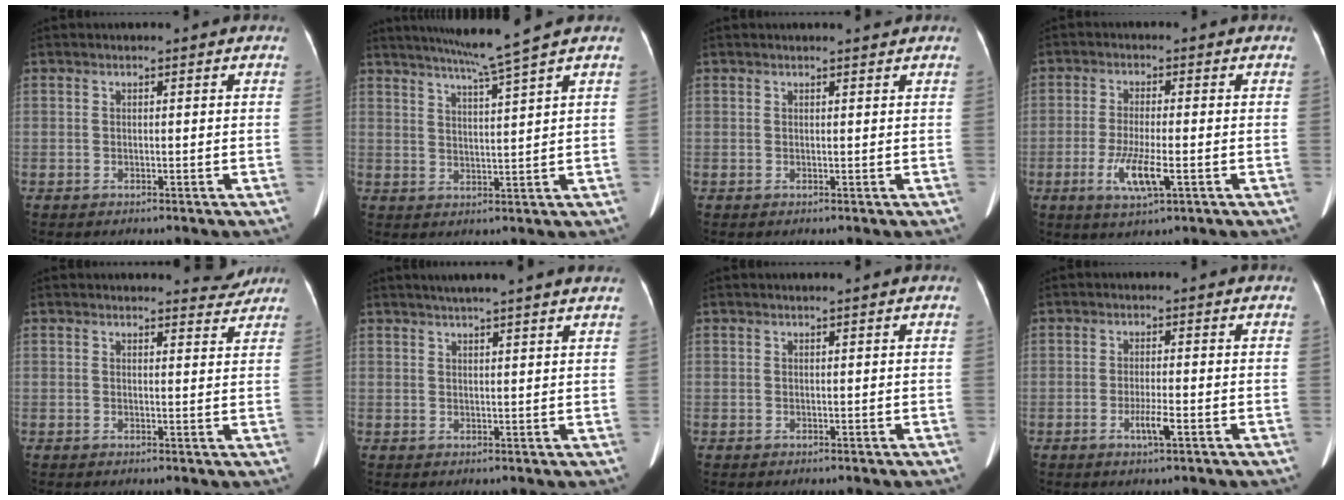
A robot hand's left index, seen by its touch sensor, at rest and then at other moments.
{"total": 7.2, "force": [5.7, -2.2, 3.7], "torque": [-0.060, -0.005, 0.097]}
{"total": 1.2, "force": [1.1, -0.1, 0.3], "torque": [-0.006, 0.001, 0.017]}
{"total": 6.2, "force": [-2.2, 0.9, 5.7], "torque": [-0.117, -0.013, -0.037]}
{"total": 3.2, "force": [3.2, 0.5, -0.1], "torque": [-0.001, -0.014, 0.027]}
{"total": 8.7, "force": [7.4, -0.5, 4.5], "torque": [-0.069, 0.022, 0.085]}
{"total": 0.0}
{"total": 2.8, "force": [-1.2, 0.0, 2.5], "torque": [-0.049, -0.004, -0.022]}